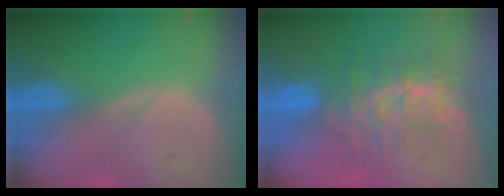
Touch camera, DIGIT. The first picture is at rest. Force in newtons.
{"total": 8.0, "press": 7.6, "slide": 2.4}